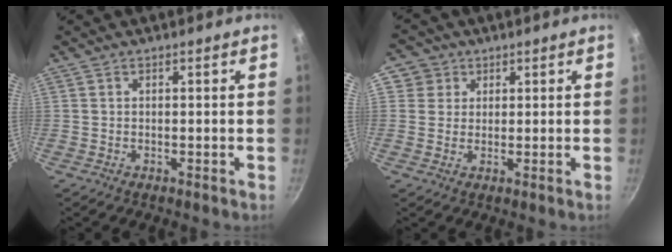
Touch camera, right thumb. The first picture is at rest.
{"total": 4.3, "force": [1.4, 4.1, 0.5], "torque": [0.035, 0.005, 0.016]}